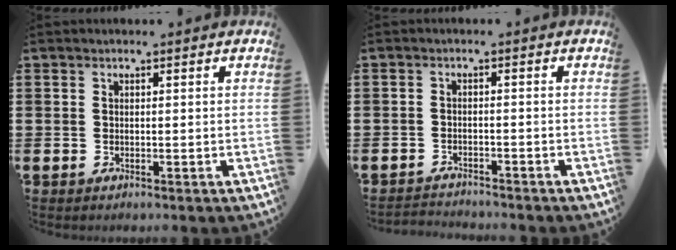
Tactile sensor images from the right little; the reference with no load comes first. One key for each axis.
{"total": 1.6, "fx": -1.6, "fy": 0.0, "fz": -0.2, "tx": -0.001, "ty": 0.003, "tz": -0.036}